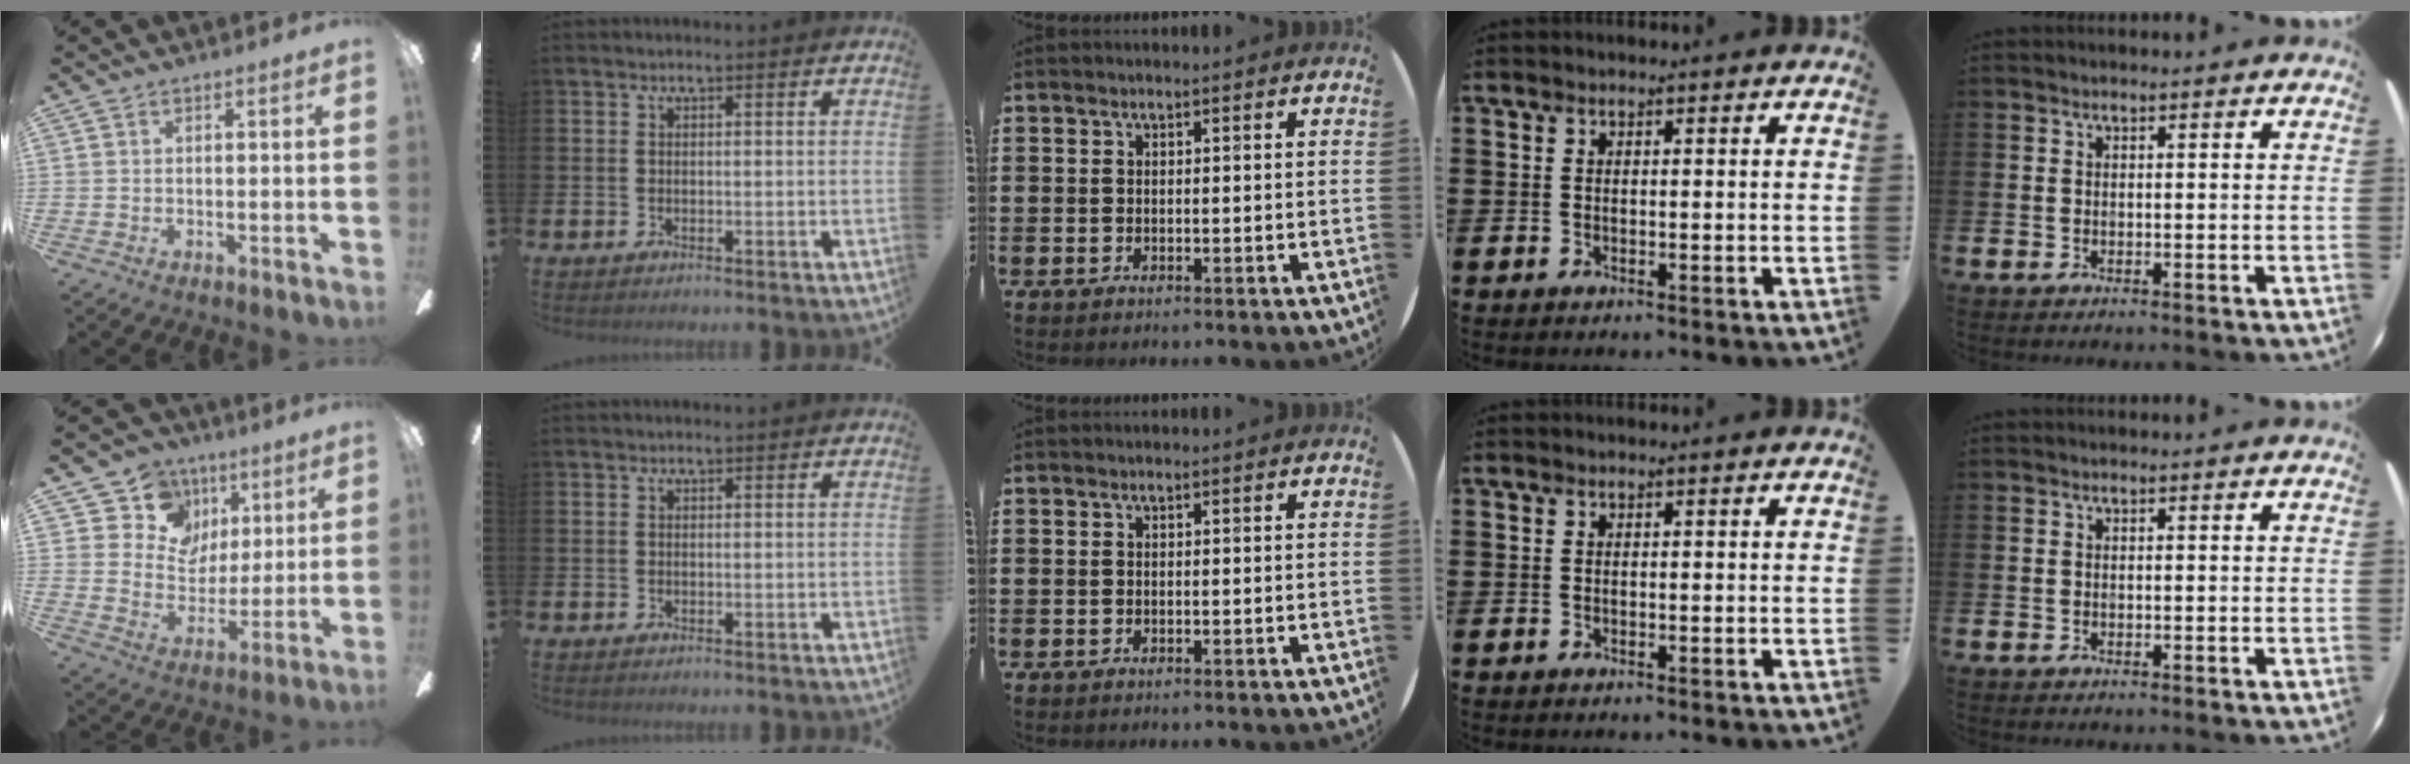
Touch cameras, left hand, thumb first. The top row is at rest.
{"thumb": {"total": 12.2, "force": [6.4, 10.2, 2.2], "torque": [-0.048, -0.041, 0.127]}}